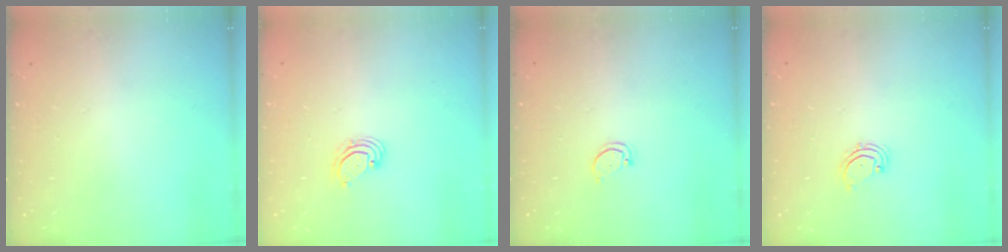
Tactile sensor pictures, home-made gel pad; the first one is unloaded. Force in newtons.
{"total": 2.8, "press": 2.8, "slide": 0.2}
{"total": 2.6, "press": 2.5, "slide": 0.4}
{"total": 2.1, "press": 2.1, "slide": 0.3}